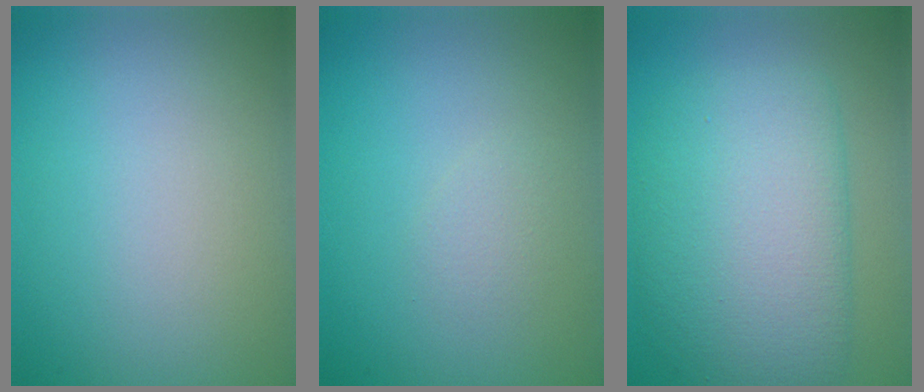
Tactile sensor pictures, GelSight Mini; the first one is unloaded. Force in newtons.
{"total": 1.0, "press": 1.0, "slide": 0.0}
{"total": 7.9, "press": 7.8, "slide": 0.3}